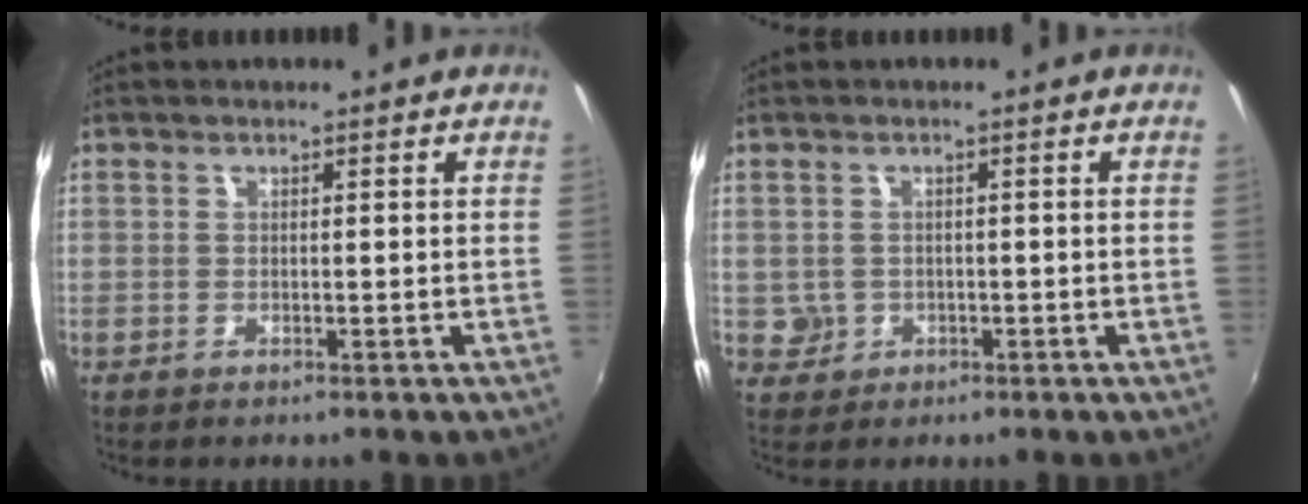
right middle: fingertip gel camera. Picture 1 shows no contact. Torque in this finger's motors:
{"motor_torque": [0.19, -0.21, 0.00, 0.00]}